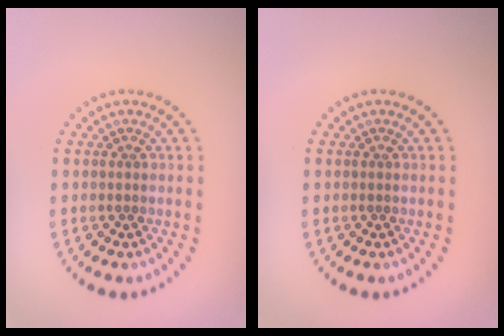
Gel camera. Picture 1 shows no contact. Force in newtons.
{"total": 0.0}